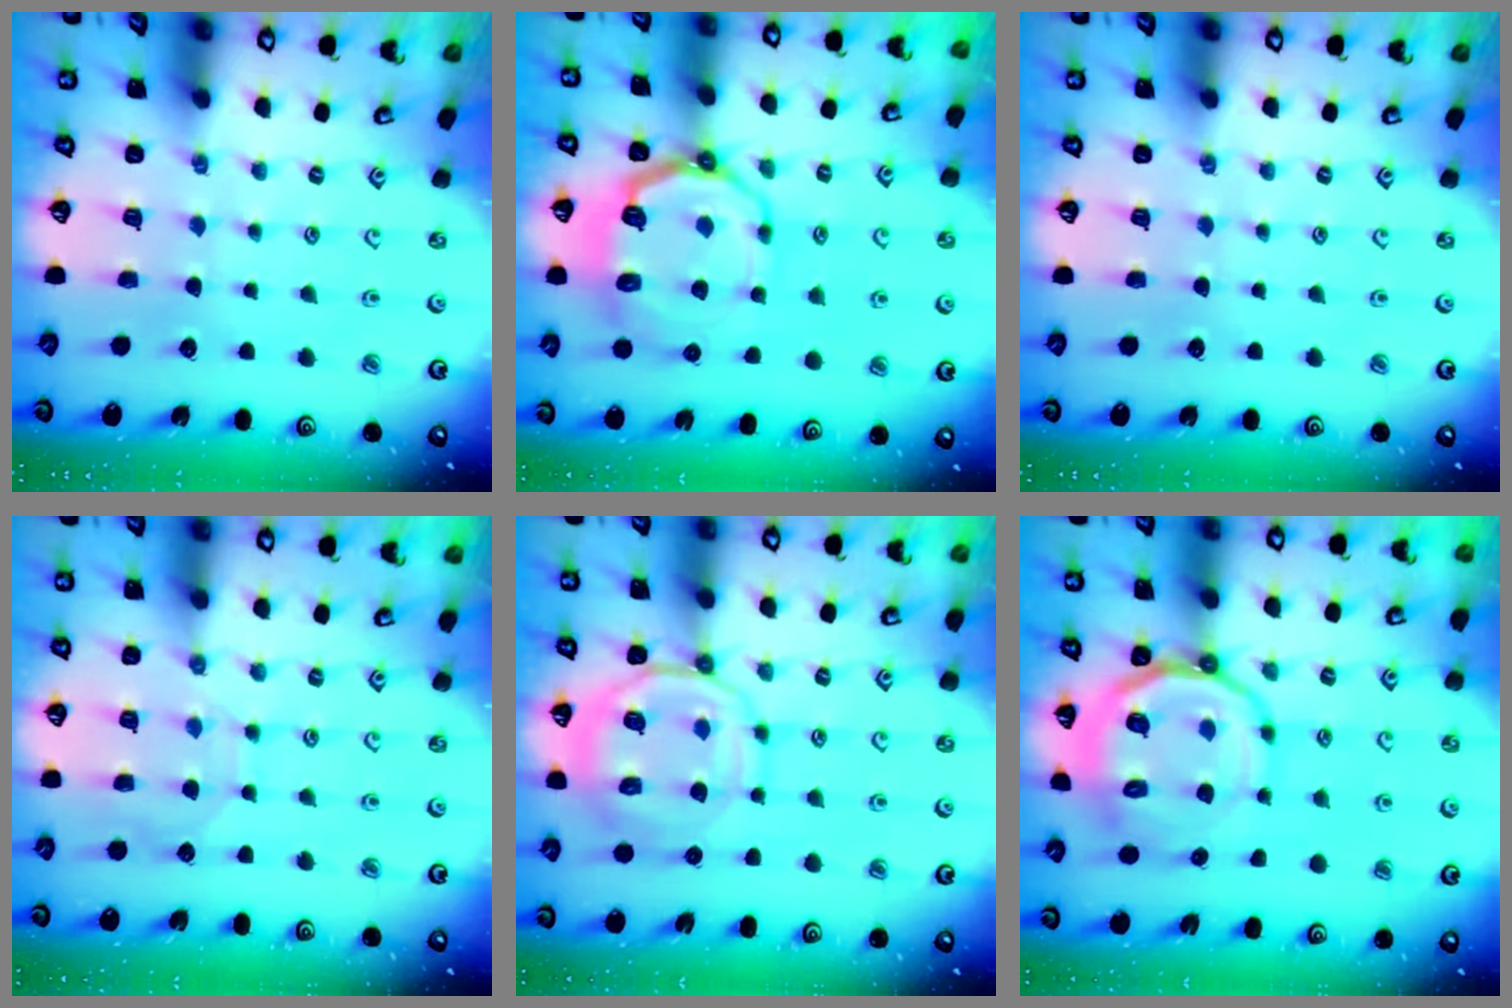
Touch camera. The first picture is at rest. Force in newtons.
{"total": 11.2, "press": 10.3, "slide": 4.2}
{"total": 0.0}
{"total": 7.0, "press": 7.0, "slide": 0.5}
{"total": 12.2, "press": 12.1, "slide": 1.3}
{"total": 15.3, "press": 15.1, "slide": 2.6}